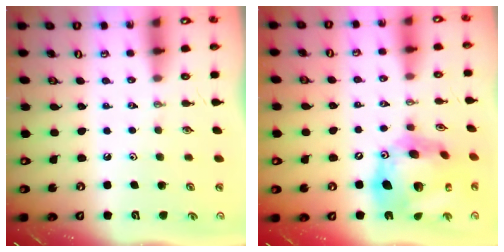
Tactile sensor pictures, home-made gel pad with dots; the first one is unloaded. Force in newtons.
{"total": 22.0, "press": 21.8, "slide": 2.4}